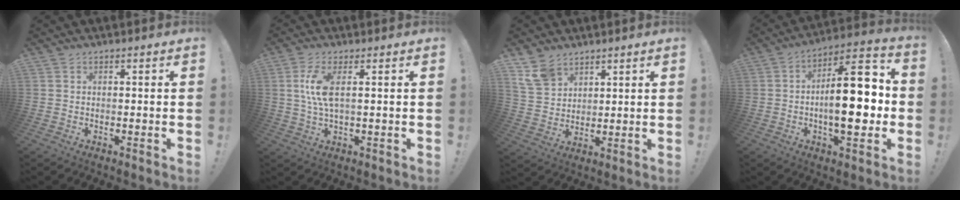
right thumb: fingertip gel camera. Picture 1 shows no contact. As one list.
[{"total": 7.8, "force": [1.5, 2.1, 7.3], "torque": [-0.141, -0.009, 0.024]}, {"total": 7.1, "force": [5.1, 4.3, 2.7], "torque": [-0.056, -0.019, 0.103]}, {"total": 19.1, "force": [-2.0, 7.3, 17.6], "torque": [-0.262, 0.006, -0.036]}]